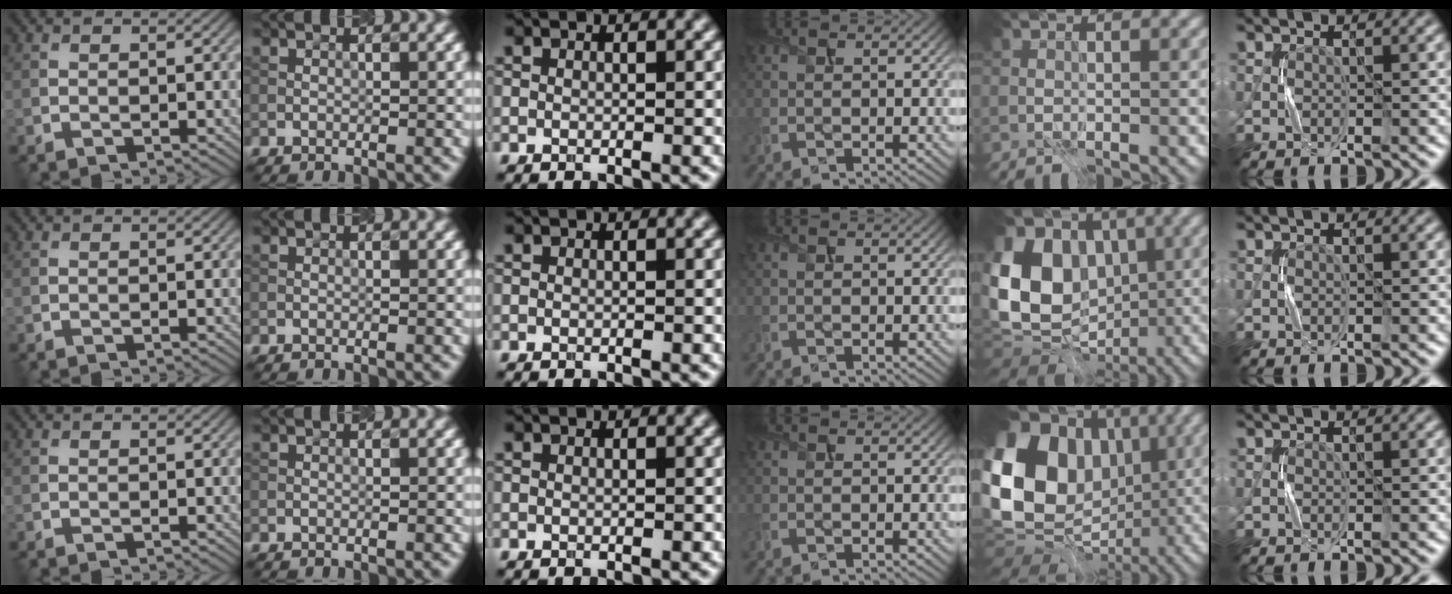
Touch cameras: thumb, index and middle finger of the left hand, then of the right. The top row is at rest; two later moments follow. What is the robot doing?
{"motion": "press", "object": "sticker"}